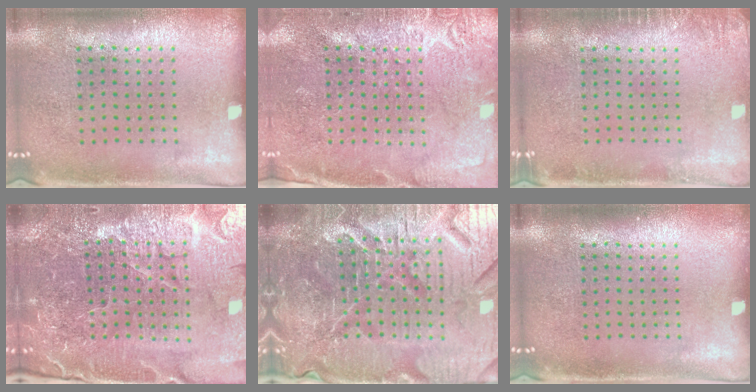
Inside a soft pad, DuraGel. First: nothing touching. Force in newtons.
{"total": 2.8, "press": 2.8, "slide": 0.1}
{"total": 1.4, "press": 1.3, "slide": 0.2}
{"total": 5.3, "press": 5.0, "slide": 1.8}
{"total": 7.2, "press": 6.5, "slide": 3.3}
{"total": 0.5, "press": 0.5, "slide": 0.2}